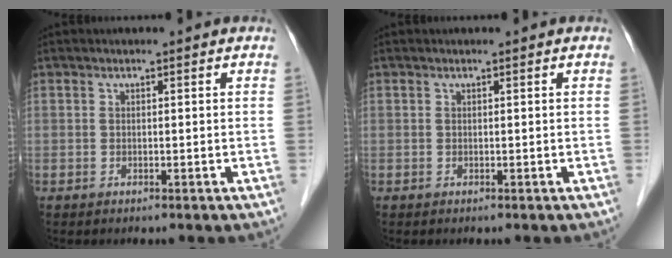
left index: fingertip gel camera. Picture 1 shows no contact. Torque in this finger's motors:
{"motor_torque": [0.00, 0.00, 0.00, 0.00]}